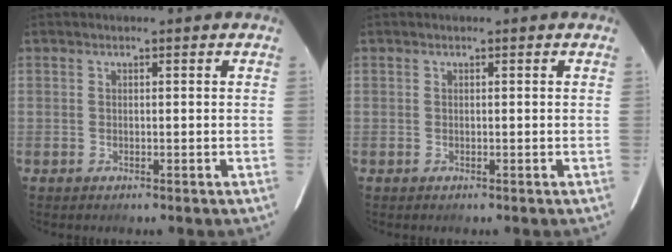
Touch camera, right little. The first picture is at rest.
{"total": 0.0}